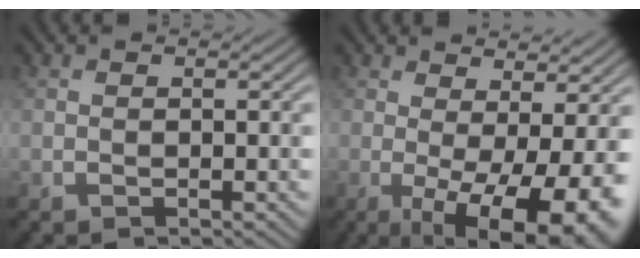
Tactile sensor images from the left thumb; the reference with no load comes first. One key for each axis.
{"total": 11.4, "fx": -1.7, "fy": 3.5, "fz": 10.7, "tx": -0.138, "ty": 0.007, "tz": -0.016}